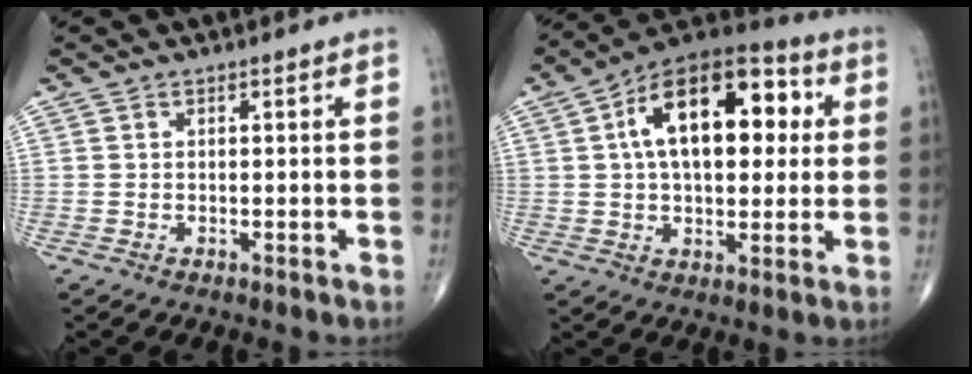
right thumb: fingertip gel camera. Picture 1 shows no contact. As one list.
[{"total": 20.5, "force": [4.4, 11.0, 16.8], "torque": [-0.231, 0.022, 0.058]}]